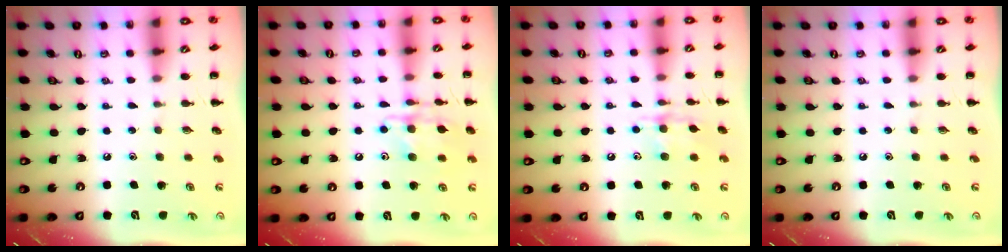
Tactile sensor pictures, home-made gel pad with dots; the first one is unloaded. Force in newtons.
{"total": 12.5, "press": 12.4, "slide": 1.6}
{"total": 9.6, "press": 9.6, "slide": 0.5}
{"total": 0.0}